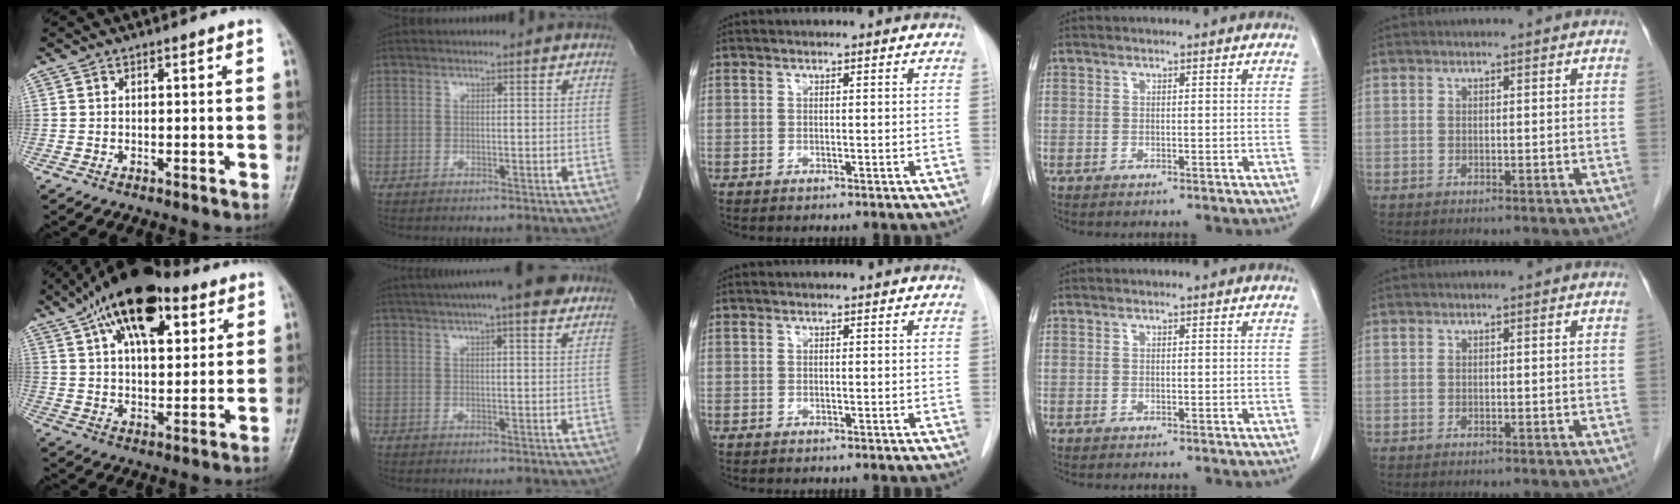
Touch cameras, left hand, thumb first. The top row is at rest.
{"thumb": {"total": 18.0, "force": [9.4, 8.6, 12.6], "torque": [-0.180, -0.016, 0.155]}, "index": {"total": 15.3, "force": [12.3, 1.9, 8.9], "torque": [-0.146, 0.029, 0.163]}}